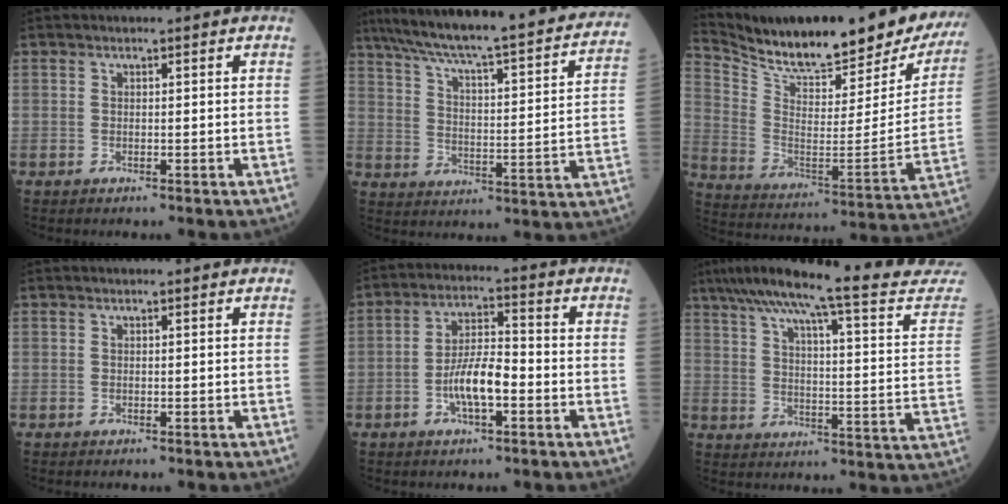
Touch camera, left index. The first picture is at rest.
{"total": 32.0, "force": [27.6, 3.0, 15.9], "torque": [-0.254, -0.040, 0.356]}
{"total": 29.9, "force": [25.8, 5.9, 13.9], "torque": [-0.241, -0.066, 0.357]}
{"total": 0.0}
{"total": 7.4, "force": [-2.4, 2.1, 6.6], "torque": [-0.135, 0.010, -0.048]}
{"total": 26.2, "force": [23.0, 0.2, 12.6], "torque": [-0.193, -0.047, 0.296]}